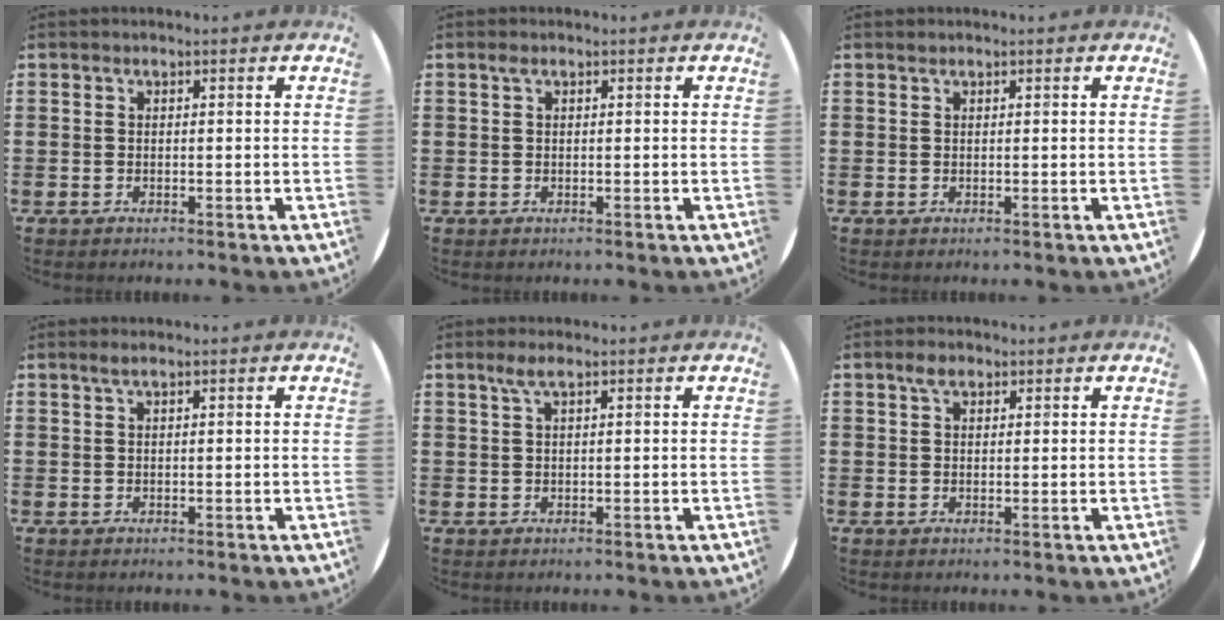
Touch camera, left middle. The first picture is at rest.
{"total": 0.6, "force": [0.3, 0.4, 0.3], "torque": [0.000, -0.002, 0.004]}
{"total": 0.0}
{"total": 1.0, "force": [0.7, 0.0, 0.8], "torque": [-0.015, 0.003, 0.011]}
{"total": 2.2, "force": [1.2, 0.4, 1.7], "torque": [-0.036, 0.006, 0.020]}
{"total": 2.3, "force": [1.5, 1.1, 1.3], "torque": [-0.019, 0.003, 0.026]}